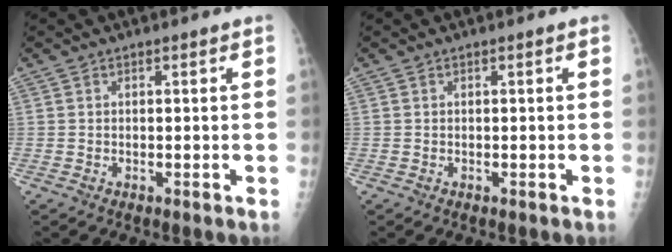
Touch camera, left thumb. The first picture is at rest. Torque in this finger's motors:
{"motor_torque": [0.00, 0.00, 0.00, -0.01, 0.00]}